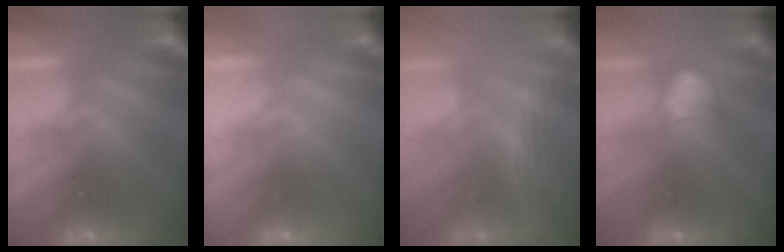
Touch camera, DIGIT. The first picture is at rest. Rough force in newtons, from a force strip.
{"total": 2.1}
{"total": 3.2}
{"total": 2.3}